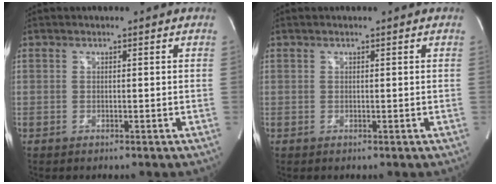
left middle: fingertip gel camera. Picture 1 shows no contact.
{"total": 0.0}